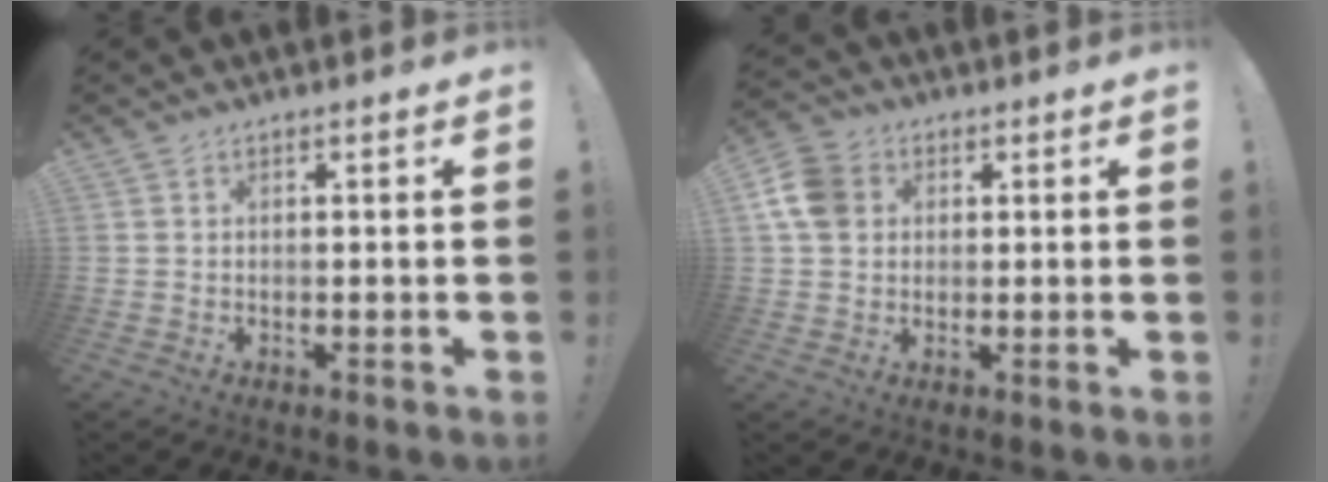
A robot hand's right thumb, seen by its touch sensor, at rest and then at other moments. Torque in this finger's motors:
{"motor_torque": [0.14, 0.21, 0.51, 0.10, 0.00]}